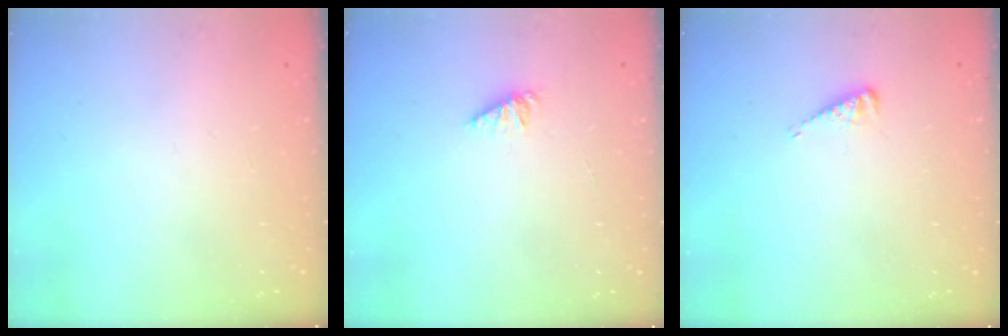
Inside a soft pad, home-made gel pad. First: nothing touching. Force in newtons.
{"total": 1.4, "press": 1.4, "slide": 0.2}
{"total": 4.0, "press": 3.9, "slide": 0.4}